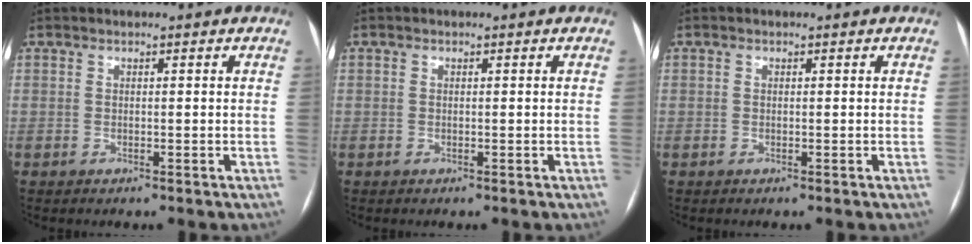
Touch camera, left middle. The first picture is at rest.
{"total": 0.0}
{"total": 0.0}